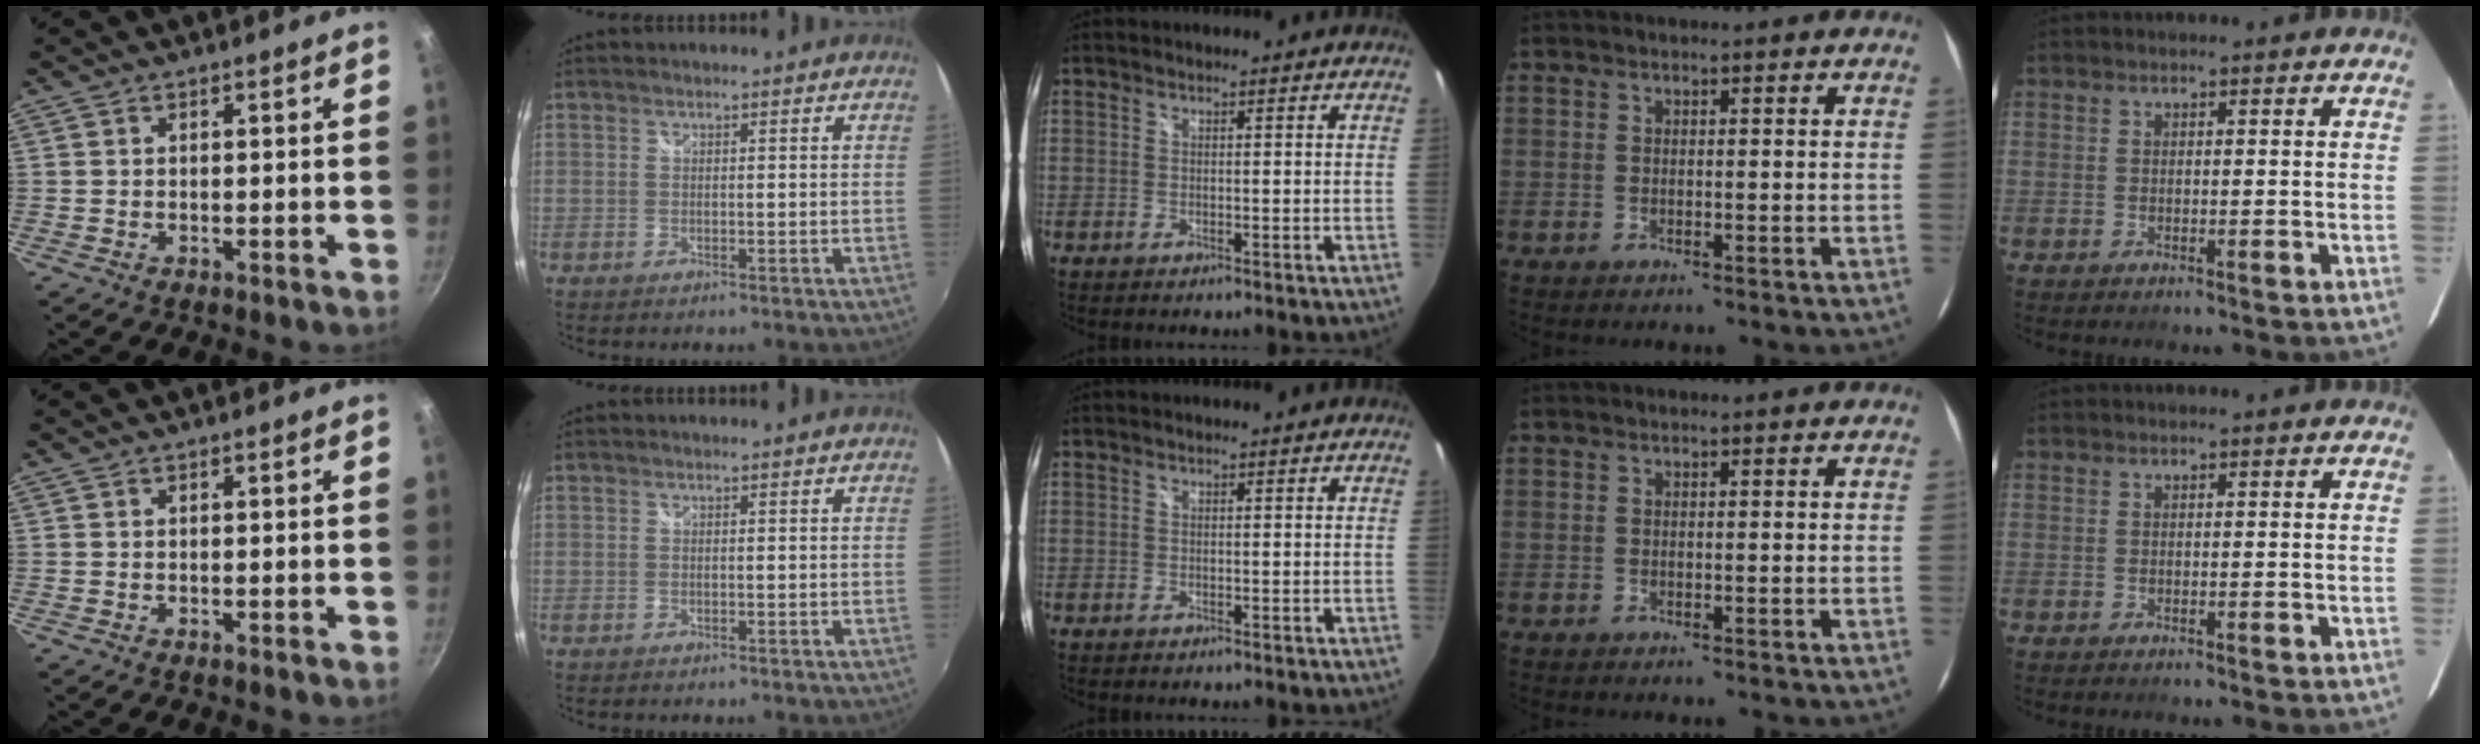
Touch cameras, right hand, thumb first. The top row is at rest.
{}